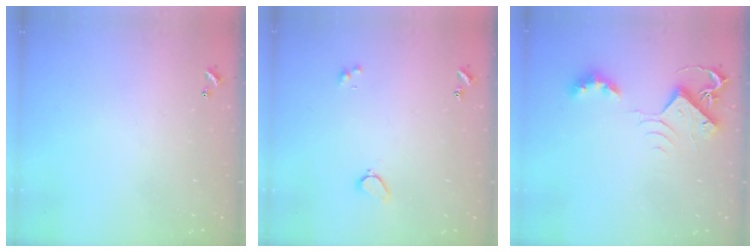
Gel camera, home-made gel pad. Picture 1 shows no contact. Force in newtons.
{"total": 1.9, "press": 1.9, "slide": 0.6}
{"total": 7.1, "press": 7.1, "slide": 1.0}